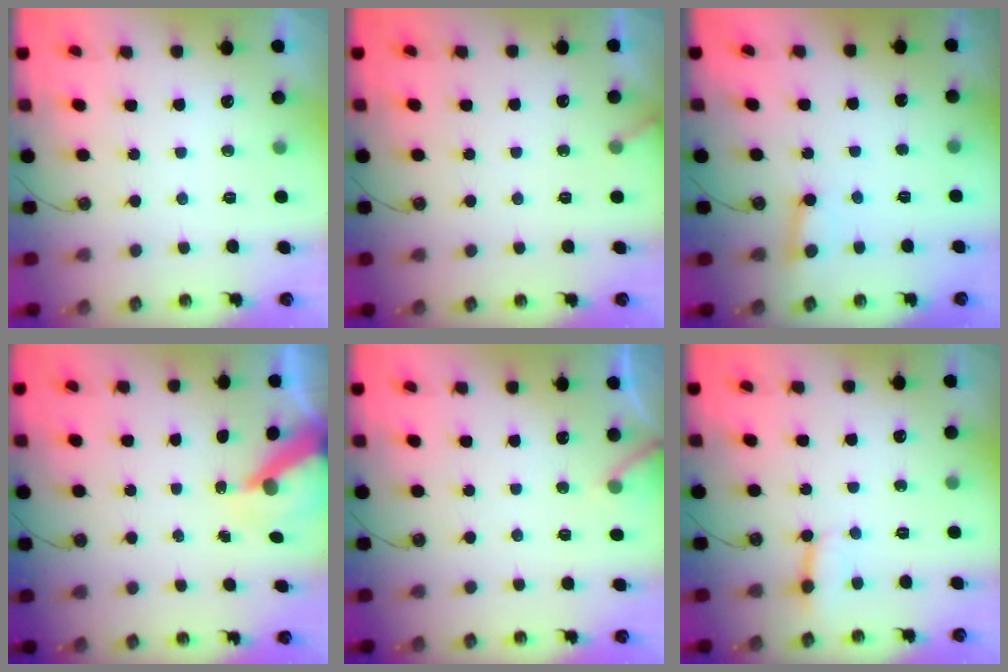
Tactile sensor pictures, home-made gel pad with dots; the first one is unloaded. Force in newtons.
{"total": 2.4, "press": 2.4, "slide": 0.2}
{"total": 2.6, "press": 2.5, "slide": 0.7}
{"total": 7.7, "press": 7.7, "slide": 0.9}
{"total": 5.8, "press": 5.8, "slide": 0.5}
{"total": 3.2, "press": 3.2, "slide": 0.2}